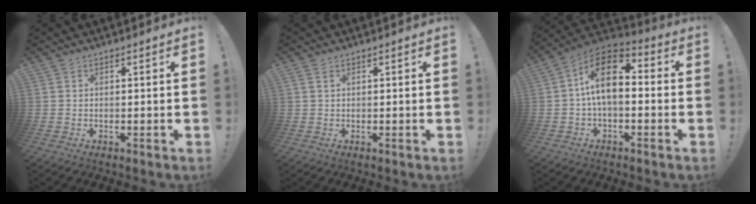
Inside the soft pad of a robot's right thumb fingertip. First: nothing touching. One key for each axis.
{"total": 1.4, "fx": 0.6, "fy": 0.9, "fz": 0.8, "tx": -0.021, "ty": 0.004, "tz": 0.013}
{"total": 14.0, "fx": 1.7, "fy": 8.1, "fz": 11.2, "tx": -0.197, "ty": 0.007, "tz": 0.030}